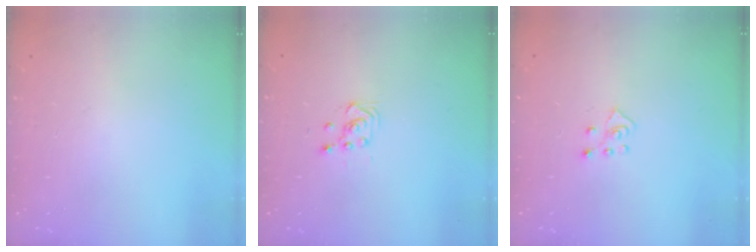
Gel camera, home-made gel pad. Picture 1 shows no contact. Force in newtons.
{"total": 3.6, "press": 3.4, "slide": 1.1}
{"total": 4.5, "press": 4.5, "slide": 0.4}